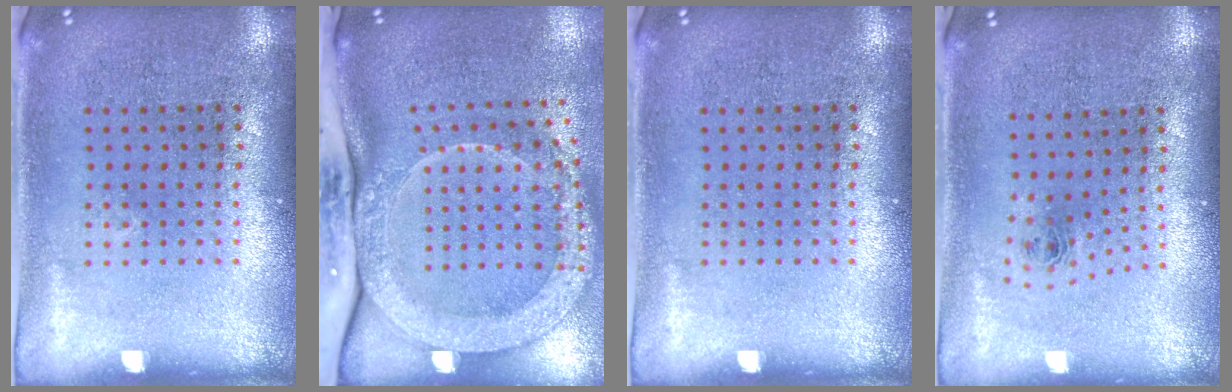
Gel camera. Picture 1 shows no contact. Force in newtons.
{"total": 3.3, "press": 2.3, "slide": 2.3}
{"total": 0.0}
{"total": 0.8, "press": 0.3, "slide": 0.7}